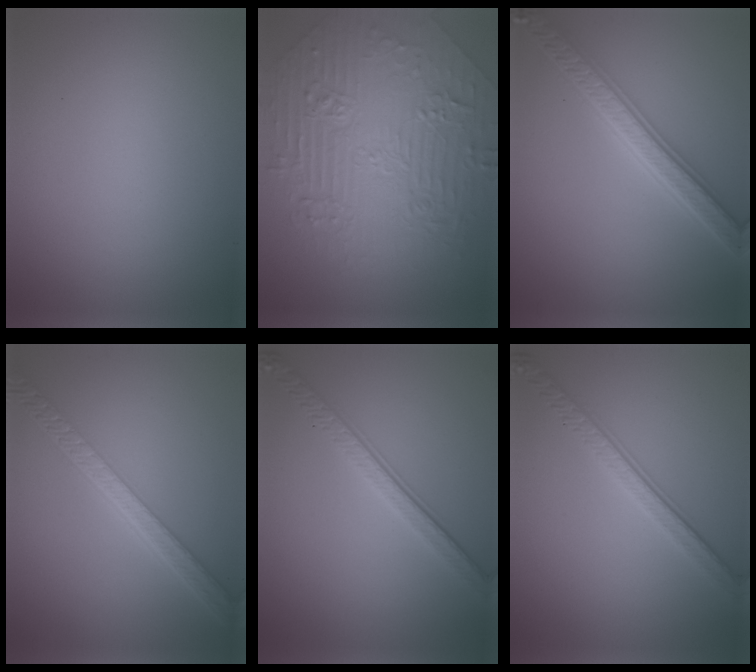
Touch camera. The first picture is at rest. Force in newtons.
{"total": 8.4, "press": 6.7, "slide": 5.1}
{"total": 5.5, "press": 5.4, "slide": 1.1}
{"total": 5.5, "press": 4.3, "slide": 3.4}
{"total": 3.7, "press": 2.8, "slide": 2.5}
{"total": 3.8, "press": 2.8, "slide": 2.7}